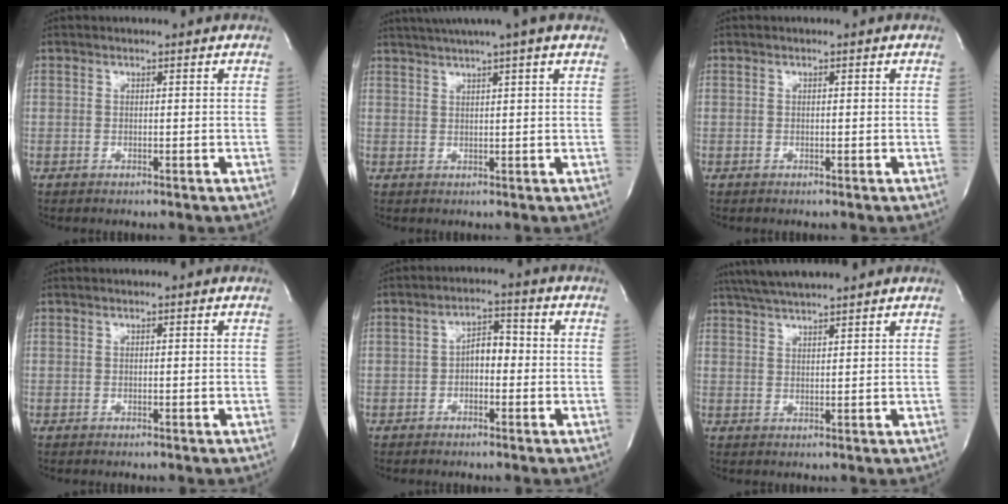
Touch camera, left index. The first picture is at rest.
{"total": 8.1, "force": [6.1, -0.8, 5.2], "torque": [-0.091, 0.026, 0.079]}
{"total": 0.0}
{"total": 0.0}
{"total": 4.1, "force": [-0.7, 2.1, 3.4], "torque": [-0.052, 0.020, -0.018]}
{"total": 6.9, "force": [6.0, -0.2, 3.4], "torque": [-0.063, 0.021, 0.102]}